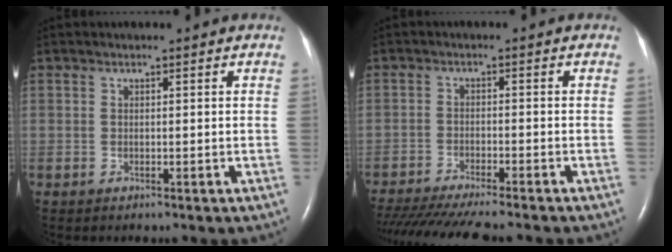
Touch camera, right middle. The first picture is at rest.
{"total": 14.8, "force": [-13.0, 1.0, 7.0], "torque": [-0.116, -0.036, -0.197]}